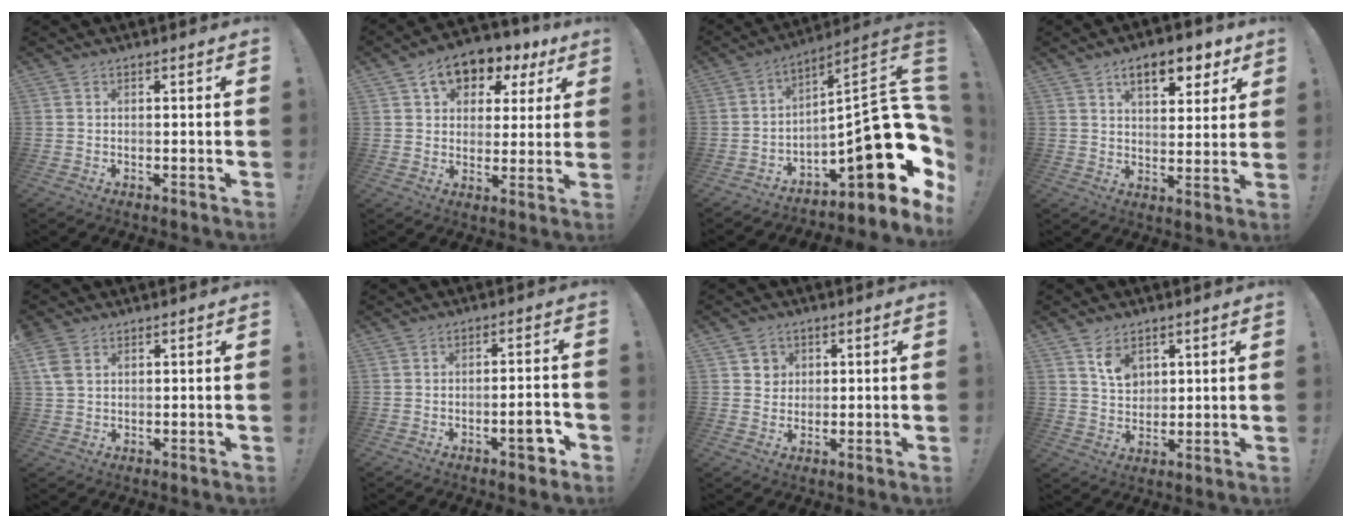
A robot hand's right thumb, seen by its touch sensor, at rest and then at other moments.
{"total": 10.6, "force": [5.8, 7.1, 5.3], "torque": [-0.076, -0.032, 0.107]}
{"total": 22.7, "force": [-5.0, 8.3, 20.5], "torque": [-0.276, 0.015, -0.067]}
{"total": 10.6, "force": [6.1, 4.8, 7.2], "torque": [-0.091, -0.029, 0.102]}
{"total": 4.6, "force": [2.3, 2.7, 2.9], "torque": [-0.058, -0.006, 0.045]}
{"total": 5.3, "force": [-2.5, 1.5, 4.4], "torque": [-0.062, 0.012, -0.038]}
{"total": 4.1, "force": [1.5, 3.8, 0.1], "torque": [0.002, -0.005, 0.027]}
{"total": 6.7, "force": [3.8, 4.7, 2.9], "torque": [-0.036, -0.022, 0.070]}